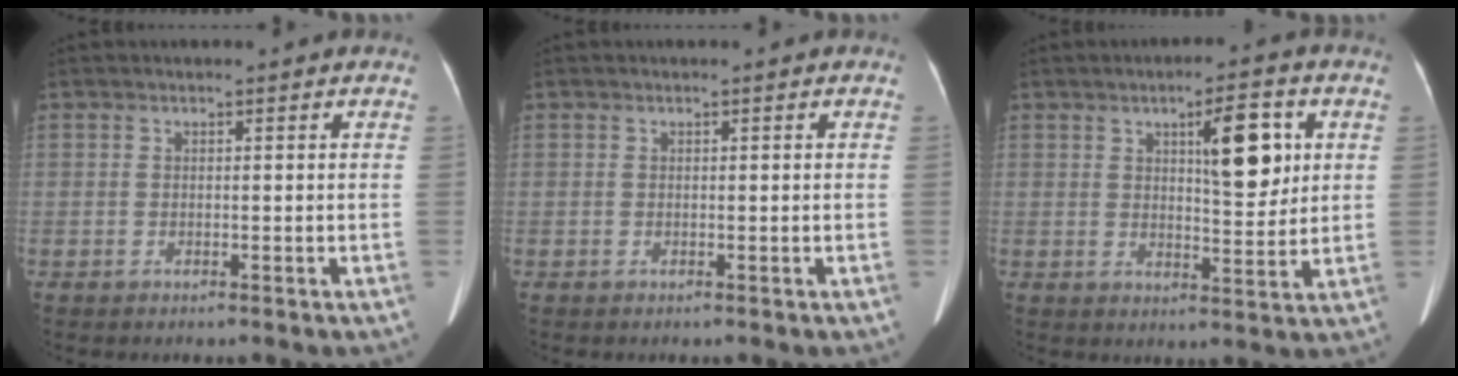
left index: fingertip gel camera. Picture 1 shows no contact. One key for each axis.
{"total": 0.0}
{"total": 8.4, "fx": 2.8, "fy": 2.3, "fz": 7.6, "tx": -0.108, "ty": 0.004, "tz": 0.042}